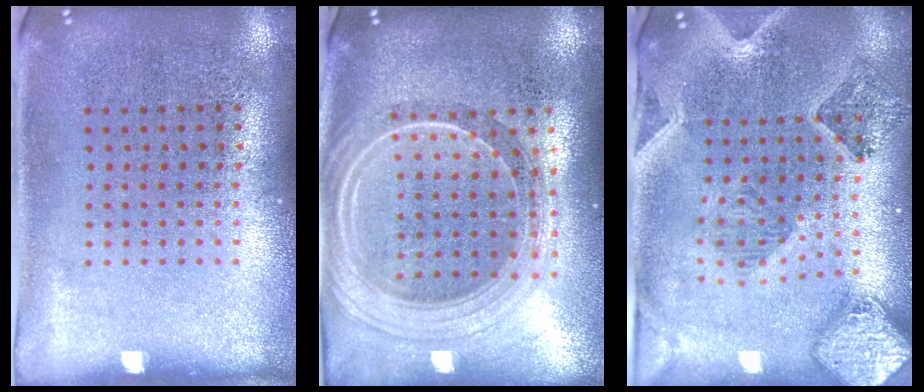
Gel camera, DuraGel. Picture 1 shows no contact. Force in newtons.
{"total": 2.4, "press": 2.1, "slide": 1.2}
{"total": 1.8, "press": 1.7, "slide": 0.5}